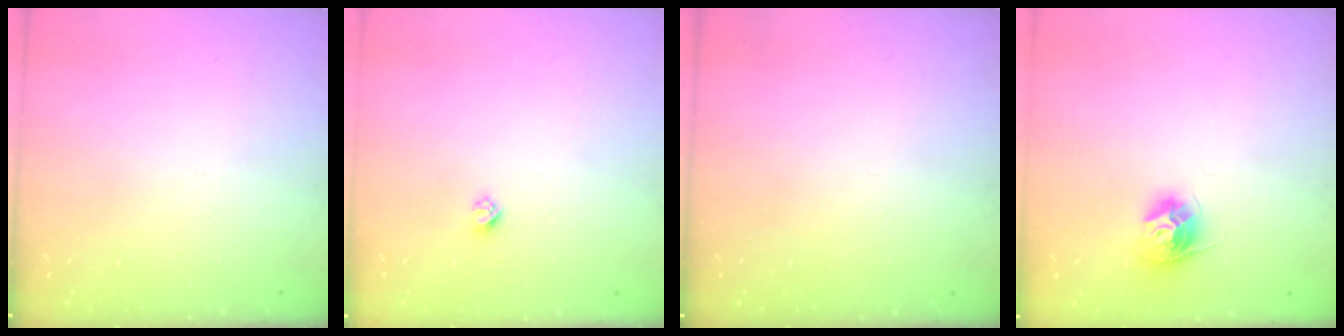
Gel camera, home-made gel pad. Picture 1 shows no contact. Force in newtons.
{"total": 2.4, "press": 2.4, "slide": 0.2}
{"total": 0.8, "press": 0.8, "slide": 0.0}
{"total": 10.5, "press": 10.4, "slide": 0.8}